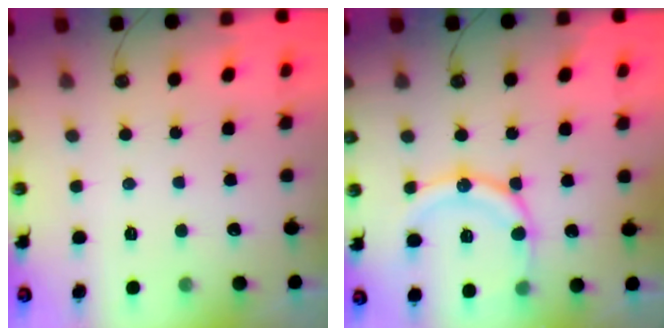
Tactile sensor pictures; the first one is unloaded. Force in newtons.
{"total": 15.9, "press": 15.6, "slide": 3.0}